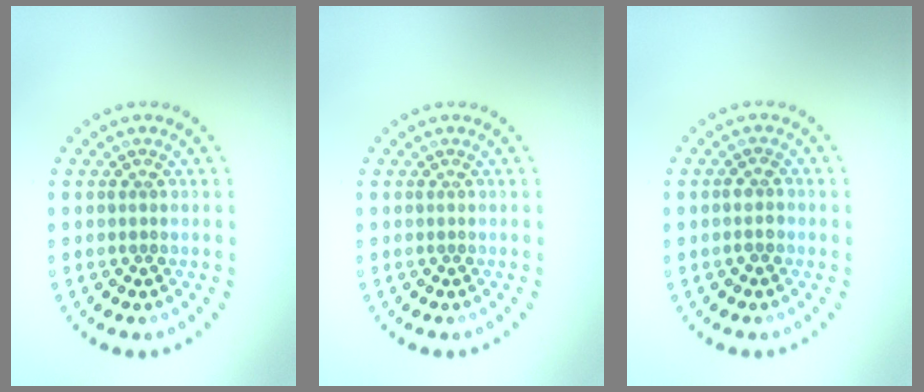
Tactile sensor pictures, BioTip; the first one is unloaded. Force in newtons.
{"total": 0.0}
{"total": 1.1, "press": 1.1, "slide": 0.3}